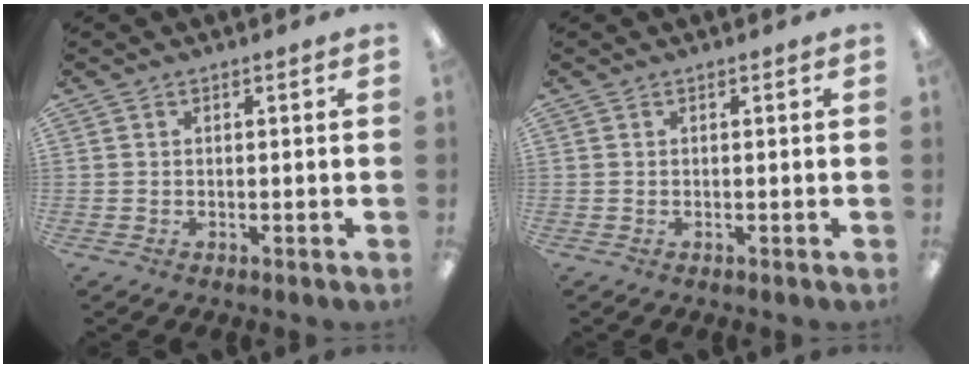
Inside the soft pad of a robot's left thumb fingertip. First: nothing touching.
{"total": 0.0}